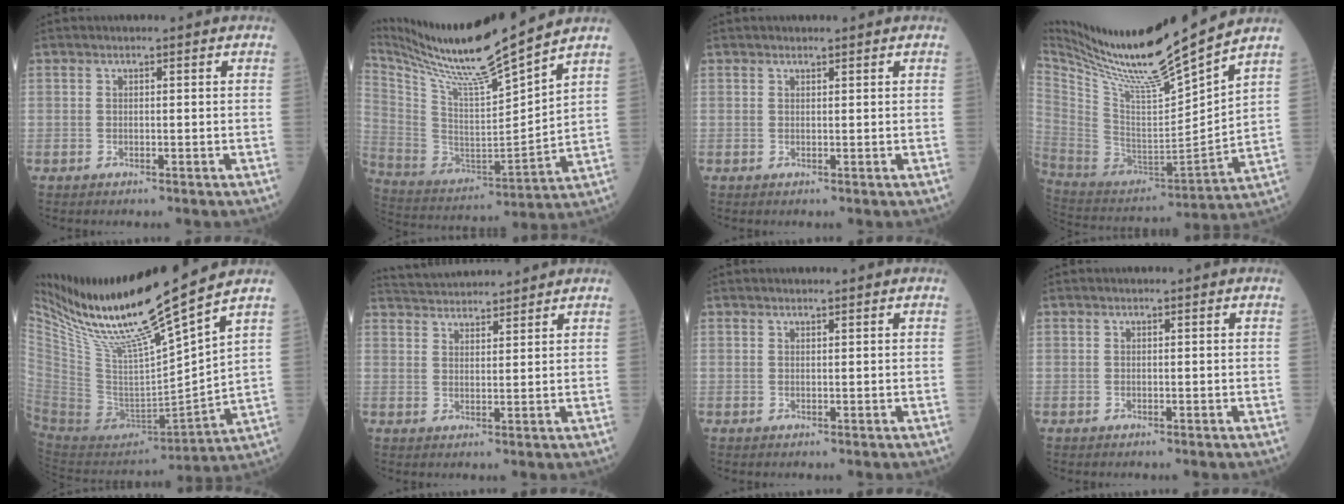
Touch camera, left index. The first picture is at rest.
{"total": 18.7, "force": [16.0, -1.1, 9.6], "torque": [-0.193, -0.027, 0.291]}
{"total": 0.5, "force": [0.5, 0.1, 0.1], "torque": [-0.010, 0.000, 0.008]}
{"total": 20.9, "force": [17.7, -1.0, 11.1], "torque": [-0.206, -0.035, 0.319]}
{"total": 20.9, "force": [16.7, -1.1, 12.6], "torque": [-0.221, -0.038, 0.314]}
{"total": 8.7, "force": [8.5, 0.7, 1.8], "torque": [-0.039, 0.032, 0.136]}
{"total": 0.8, "force": [0.8, 0.0, 0.3], "torque": [-0.007, 0.007, 0.014]}
{"total": 0.0}